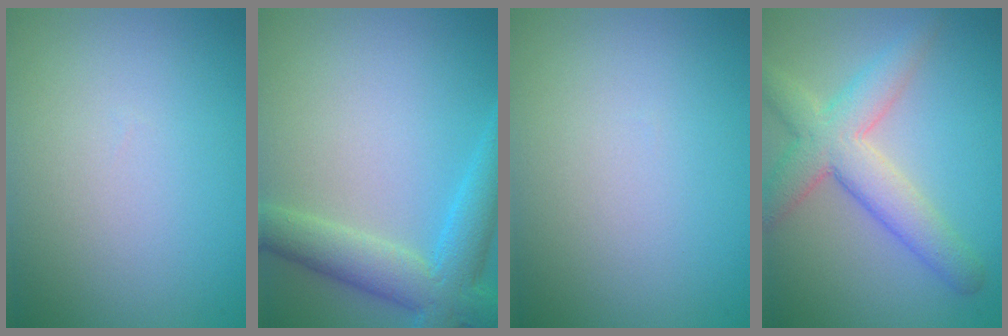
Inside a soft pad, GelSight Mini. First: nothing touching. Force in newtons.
{"total": 5.7, "press": 5.7, "slide": 0.1}
{"total": 0.0}
{"total": 5.6, "press": 5.6, "slide": 0.2}